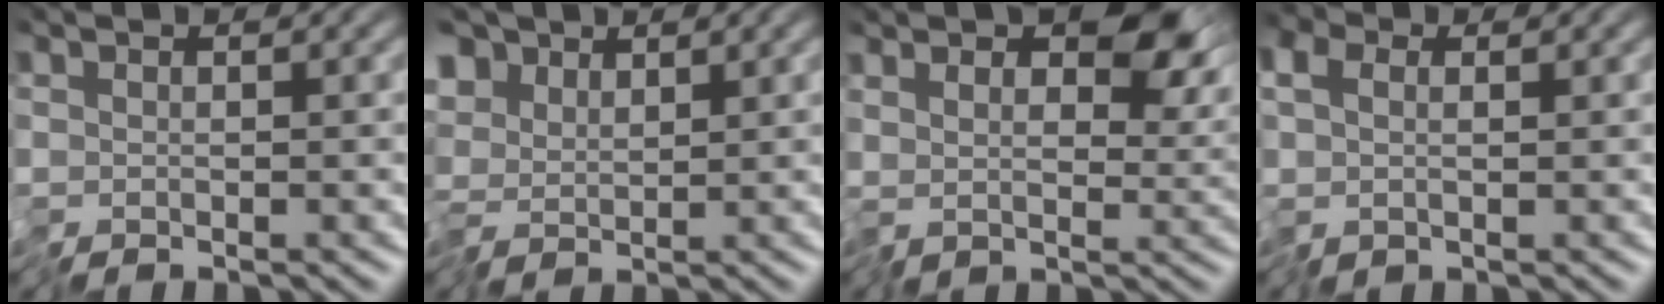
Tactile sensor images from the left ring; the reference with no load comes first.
{"total": 3.3, "force": [1.9, 2.1, 1.8], "torque": [-0.048, 0.014, 0.028]}
{"total": 6.4, "force": [2.9, 3.2, 4.7], "torque": [-0.079, 0.005, 0.050]}
{"total": 2.3, "force": [0.5, 1.6, 1.6], "torque": [-0.043, 0.006, 0.006]}